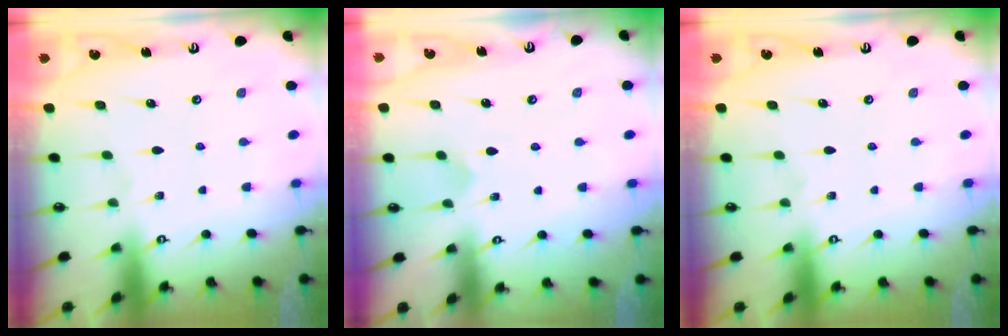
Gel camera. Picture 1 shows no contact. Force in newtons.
{"total": 3.9, "press": 3.9, "slide": 0.3}
{"total": 0.0}